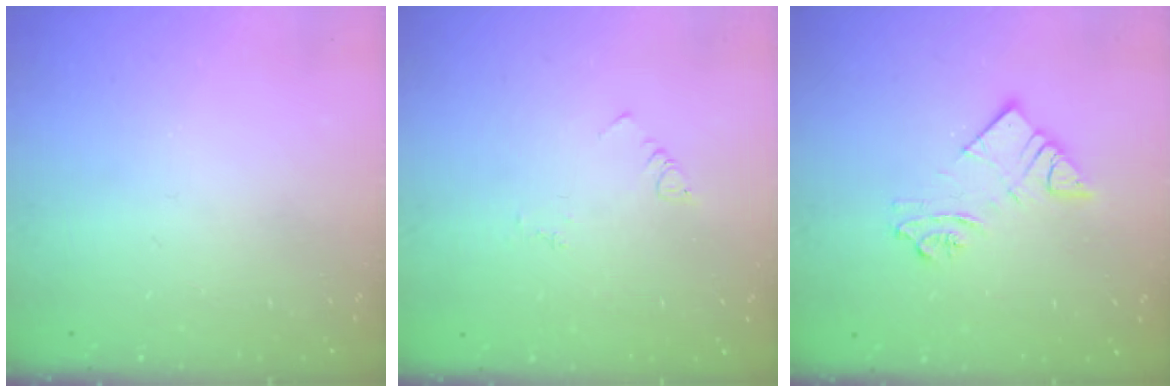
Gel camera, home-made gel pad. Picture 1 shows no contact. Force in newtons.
{"total": 2.5, "press": 2.5, "slide": 0.4}
{"total": 6.1, "press": 6.1, "slide": 0.4}